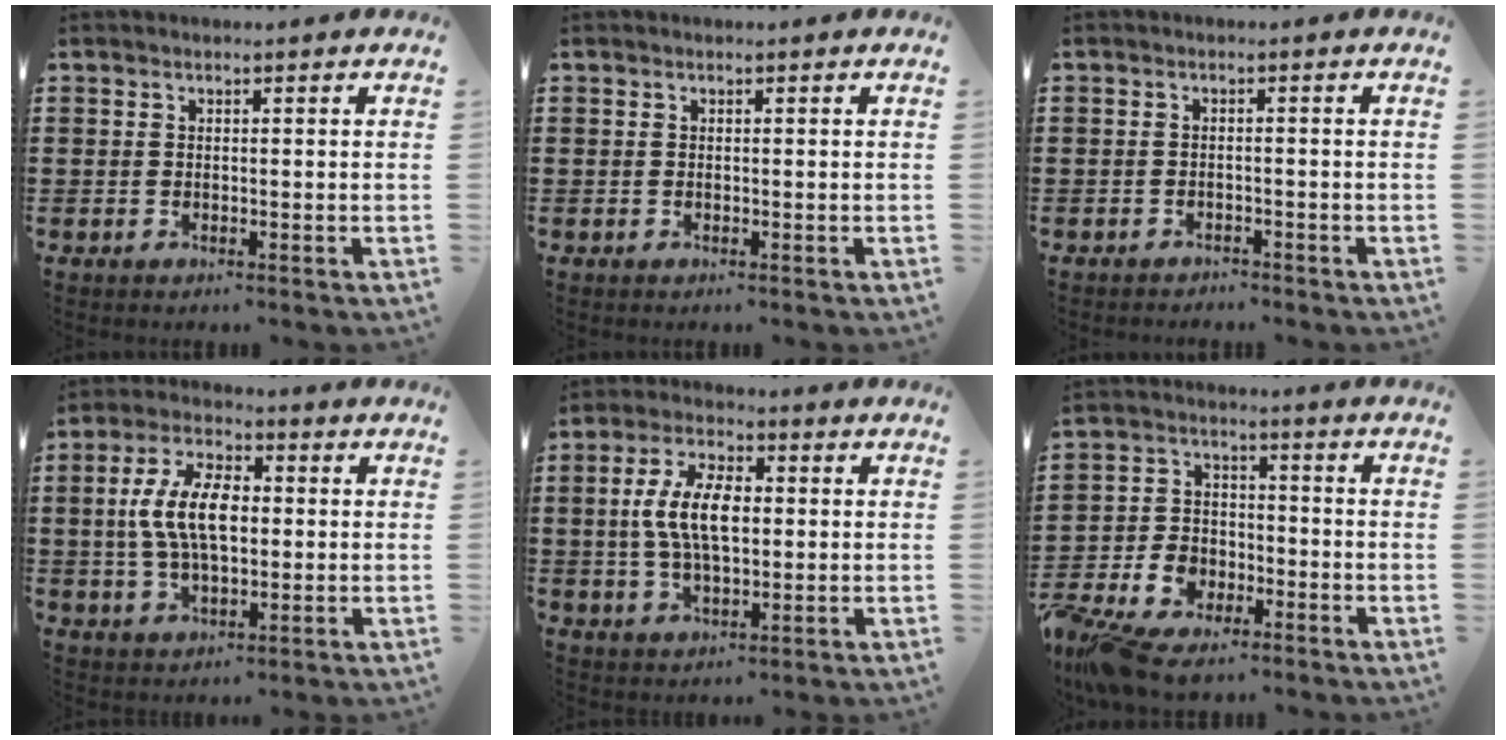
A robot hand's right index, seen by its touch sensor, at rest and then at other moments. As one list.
[{"total": 0.0}, {"total": 1.3, "force": [-1.3, 0.1, -0.1], "torque": [-0.004, -0.001, -0.029]}, {"total": 9.1, "force": [0.4, 4.5, 7.9], "torque": [-0.178, 0.004, -0.001]}, {"total": 8.4, "force": [0.3, 3.9, 7.5], "torque": [-0.162, 0.005, 0.000]}, {"total": 7.4, "force": [-5.0, 4.6, 3.0], "torque": [-0.095, 0.010, -0.102]}]